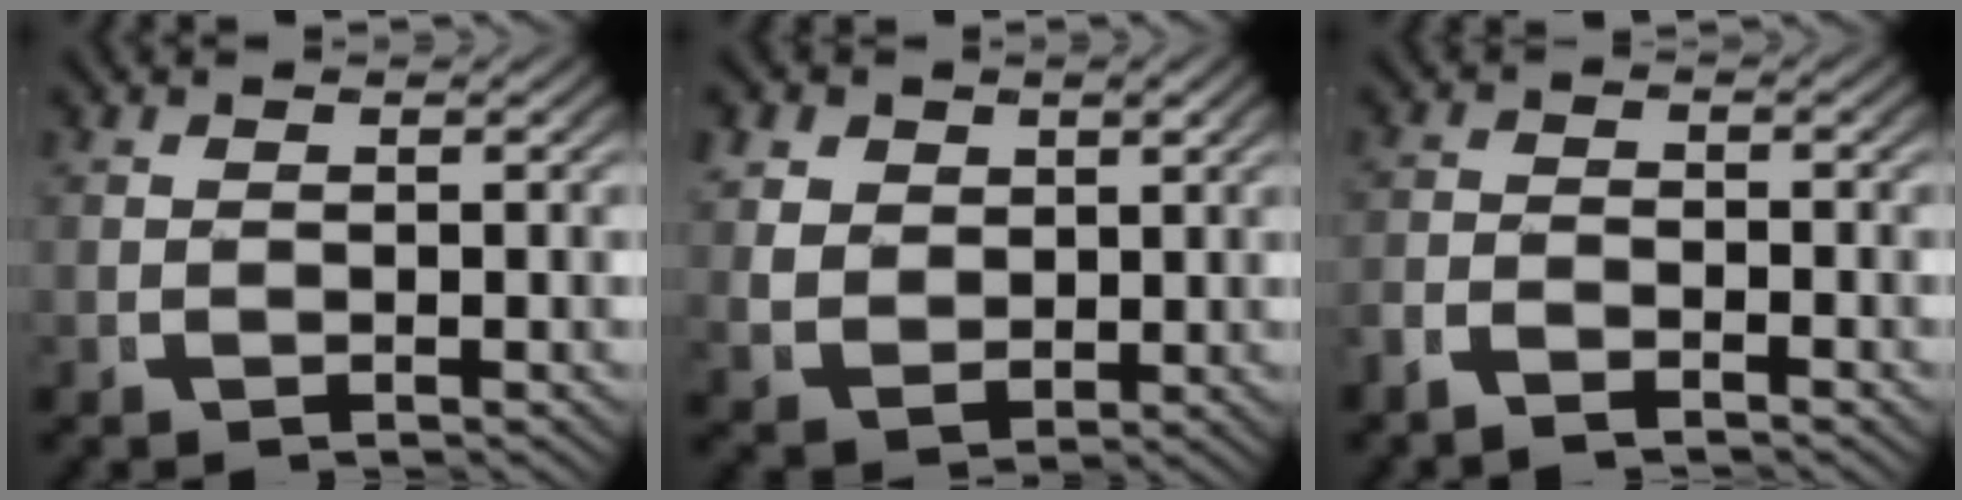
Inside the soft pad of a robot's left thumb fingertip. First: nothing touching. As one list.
[{"total": 5.1, "force": [1.0, 4.3, 2.7], "torque": [-0.070, -0.027, 0.037]}, {"total": 1.8, "force": [-1.7, 0.6, 0.4], "torque": [-0.005, -0.001, -0.036]}]